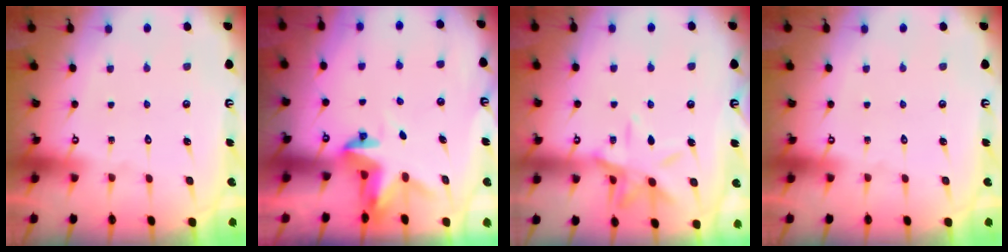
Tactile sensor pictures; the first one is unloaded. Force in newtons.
{"total": 3.2, "press": 3.2, "slide": 0.2}
{"total": 12.0, "press": 11.9, "slide": 0.8}
{"total": 0.0}